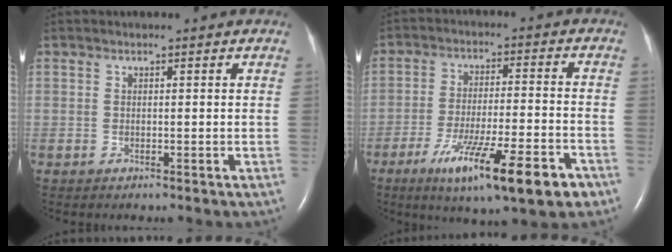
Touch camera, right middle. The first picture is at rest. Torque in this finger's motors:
{"motor_torque": [1.40, -0.73, 0.38, 0.21]}